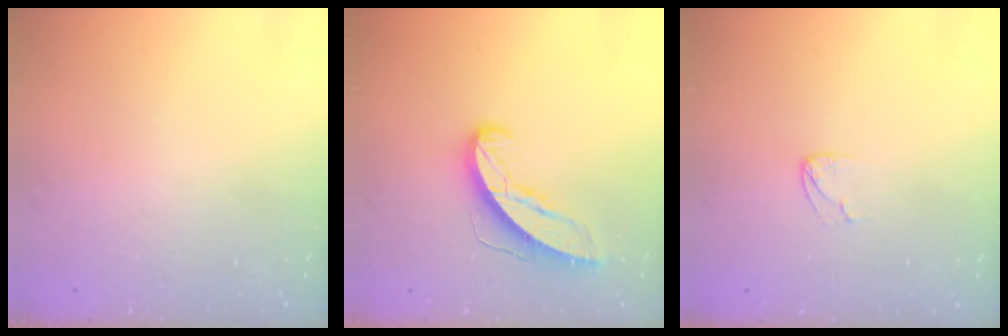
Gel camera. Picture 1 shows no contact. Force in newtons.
{"total": 9.9, "press": 9.8, "slide": 0.8}
{"total": 3.8, "press": 3.8, "slide": 0.4}